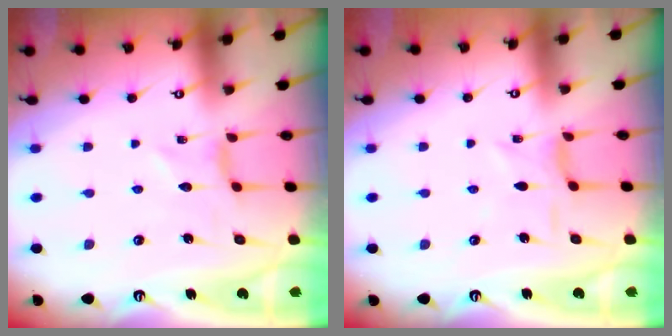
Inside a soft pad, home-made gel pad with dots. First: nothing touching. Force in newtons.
{"total": 2.3, "press": 2.3, "slide": 0.5}